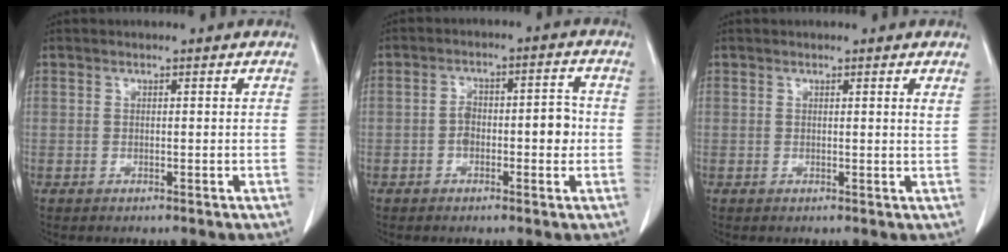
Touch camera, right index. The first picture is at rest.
{"total": 5.9, "force": [-1.0, 2.7, 5.2], "torque": [-0.078, 0.024, -0.014]}
{"total": 1.3, "force": [1.0, -0.3, 0.7], "torque": [-0.015, -0.009, 0.010]}